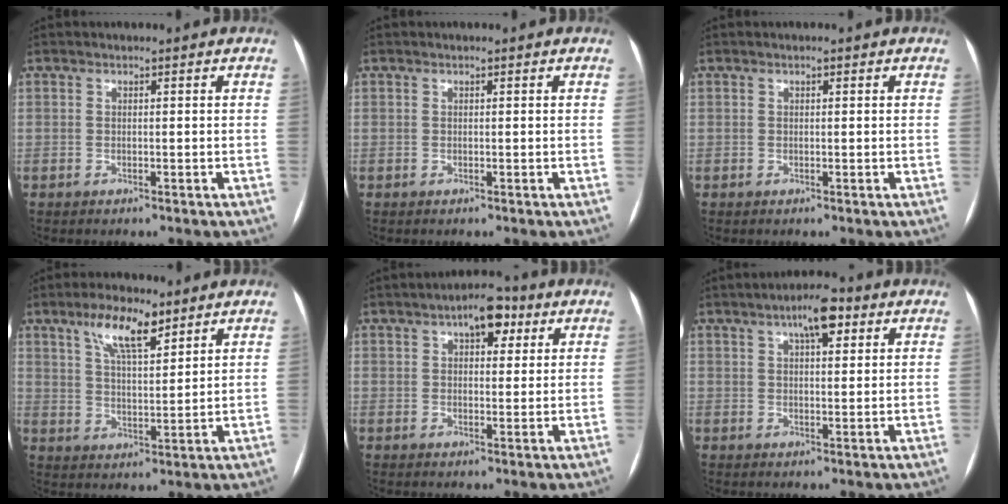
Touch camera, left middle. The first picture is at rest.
{"total": 0.0}
{"total": 0.0}
{"total": 8.0, "force": [5.1, 2.3, 5.7], "torque": [-0.110, 0.008, 0.094]}
{"total": 6.0, "force": [2.9, 2.8, 4.4], "torque": [-0.060, 0.019, 0.037]}
{"total": 5.8, "force": [3.0, 1.8, 4.6], "torque": [-0.075, 0.013, 0.043]}